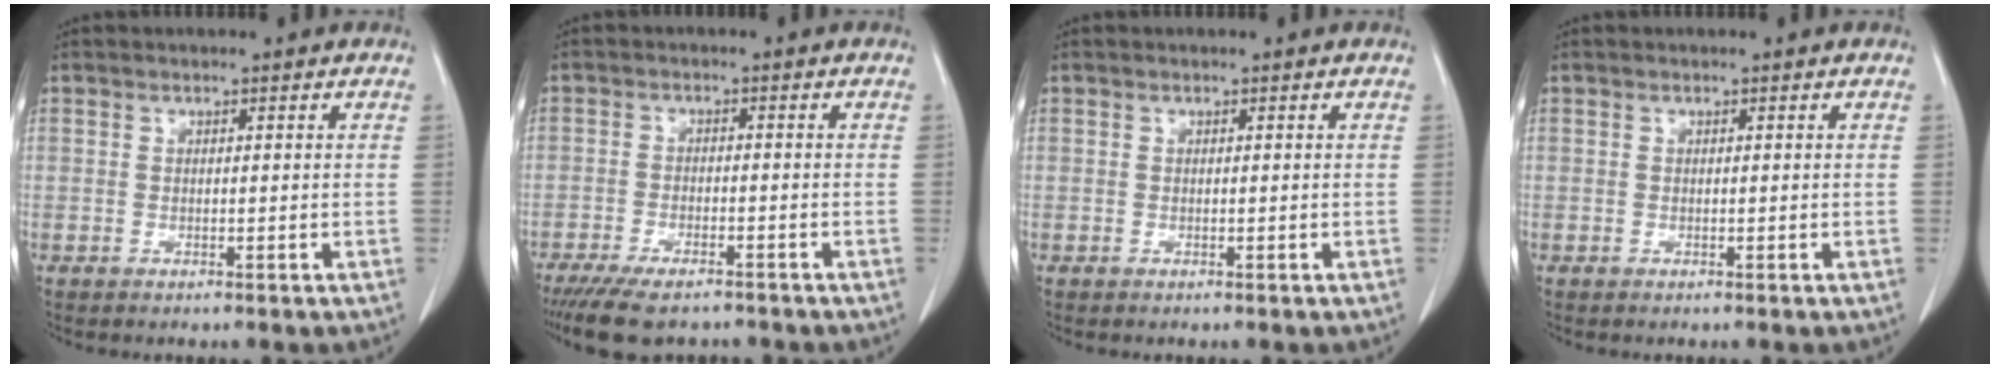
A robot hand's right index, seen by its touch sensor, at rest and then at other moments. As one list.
[{"total": 8.8, "force": [-7.2, 2.4, 4.5], "torque": [-0.066, -0.011, -0.109]}, {"total": 0.0}, {"total": 0.0}]